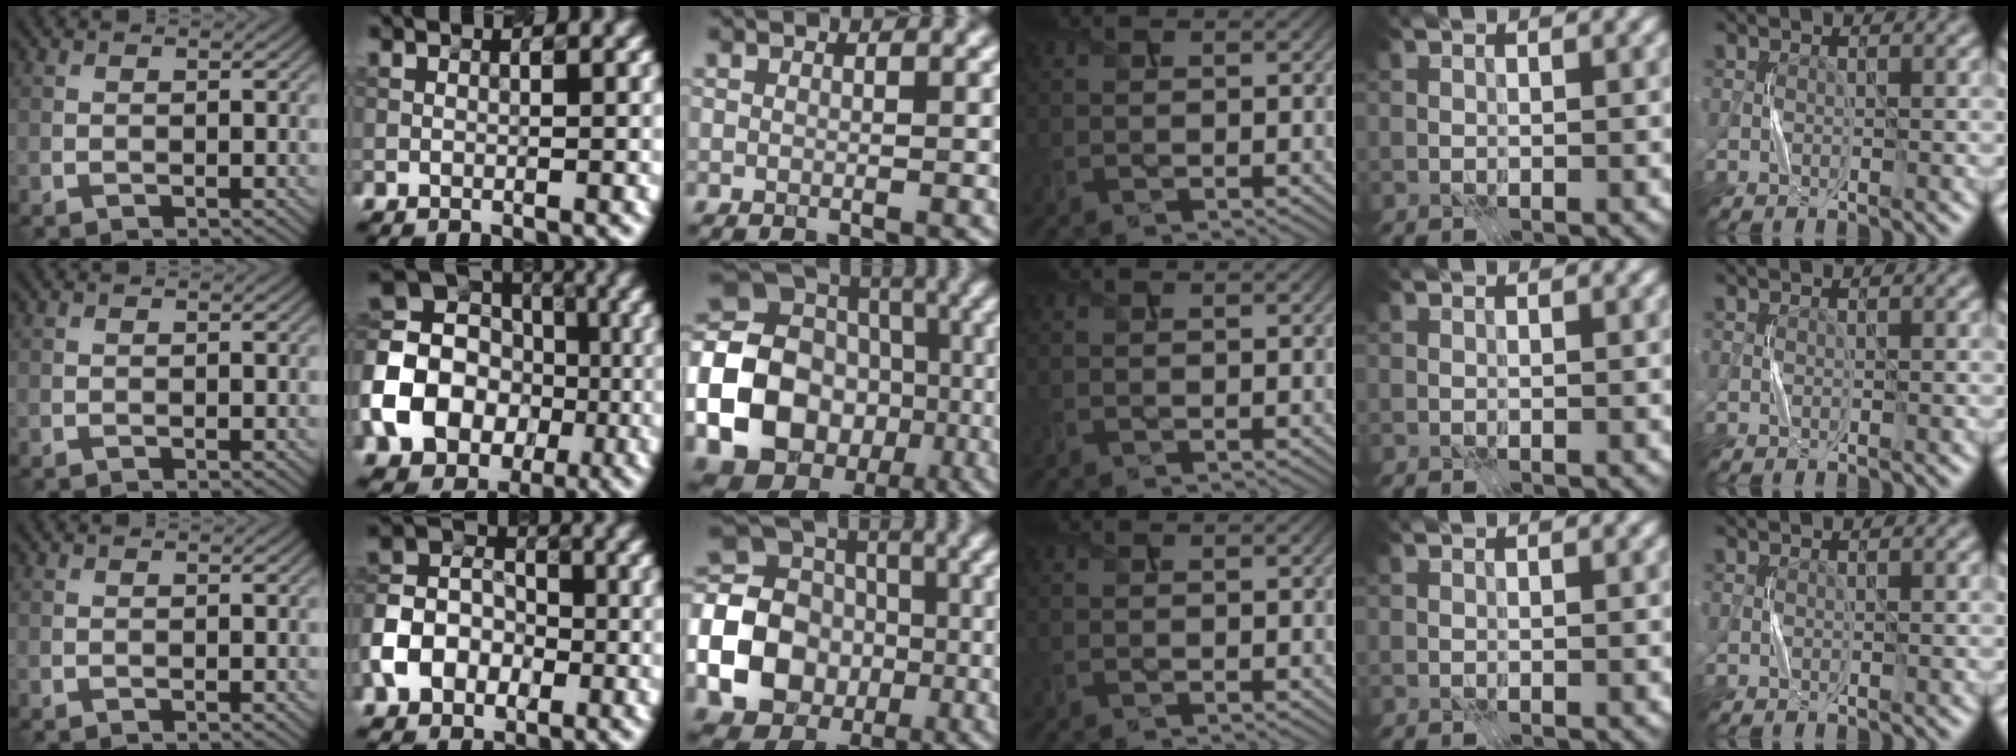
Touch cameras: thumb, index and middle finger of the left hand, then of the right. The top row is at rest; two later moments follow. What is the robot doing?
{"motion": "press", "object": "gel pad"}